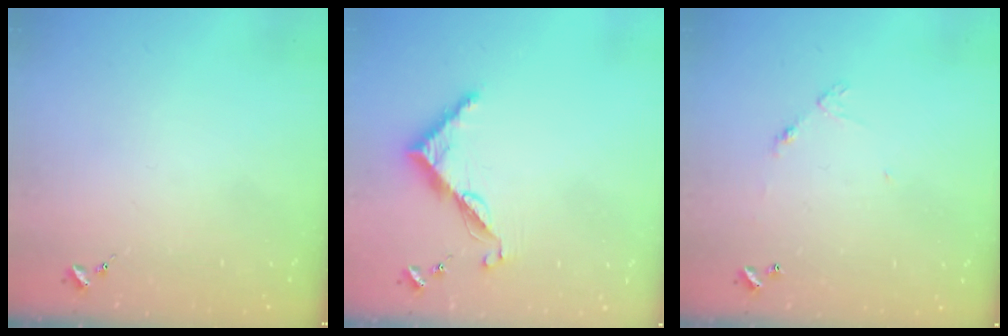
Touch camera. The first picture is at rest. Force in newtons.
{"total": 7.5, "press": 7.4, "slide": 0.6}
{"total": 4.6, "press": 4.6, "slide": 0.3}